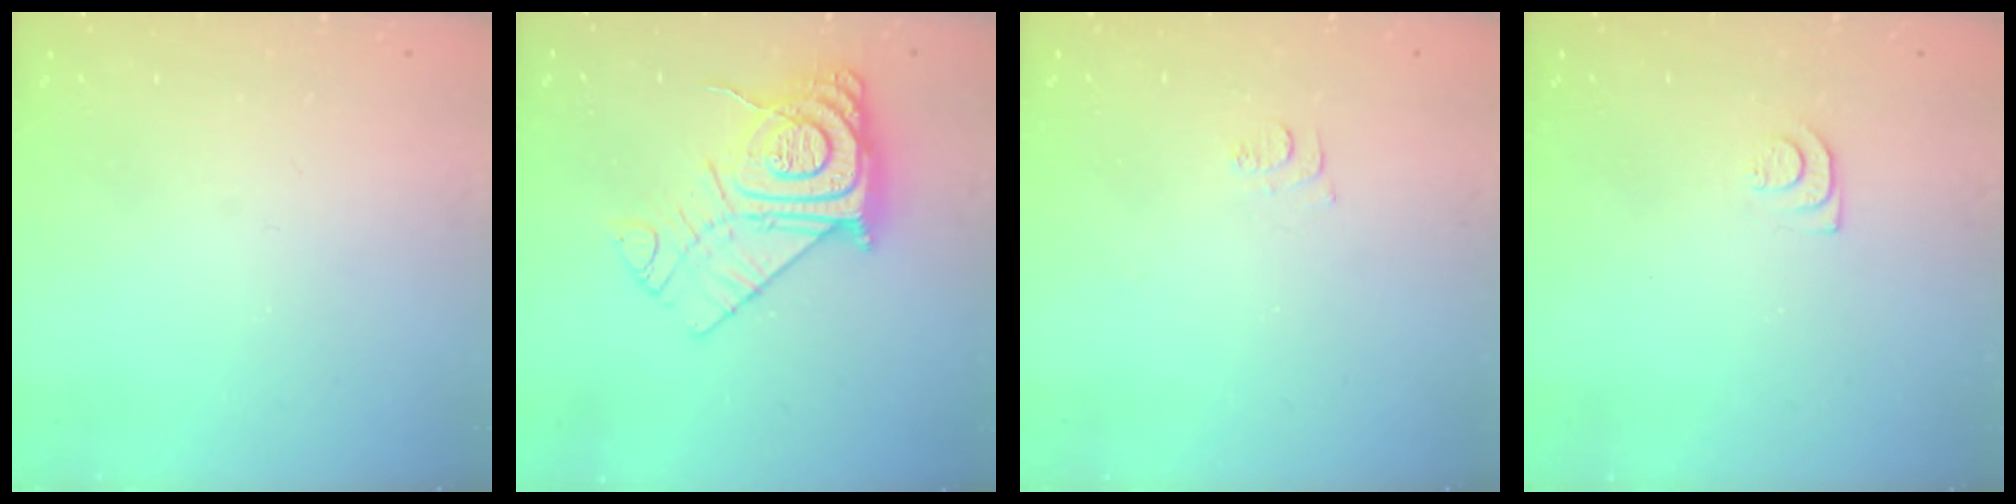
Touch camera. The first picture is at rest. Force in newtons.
{"total": 13.5, "press": 13.5, "slide": 1.1}
{"total": 4.5, "press": 4.5, "slide": 0.7}
{"total": 7.4, "press": 7.4, "slide": 0.5}